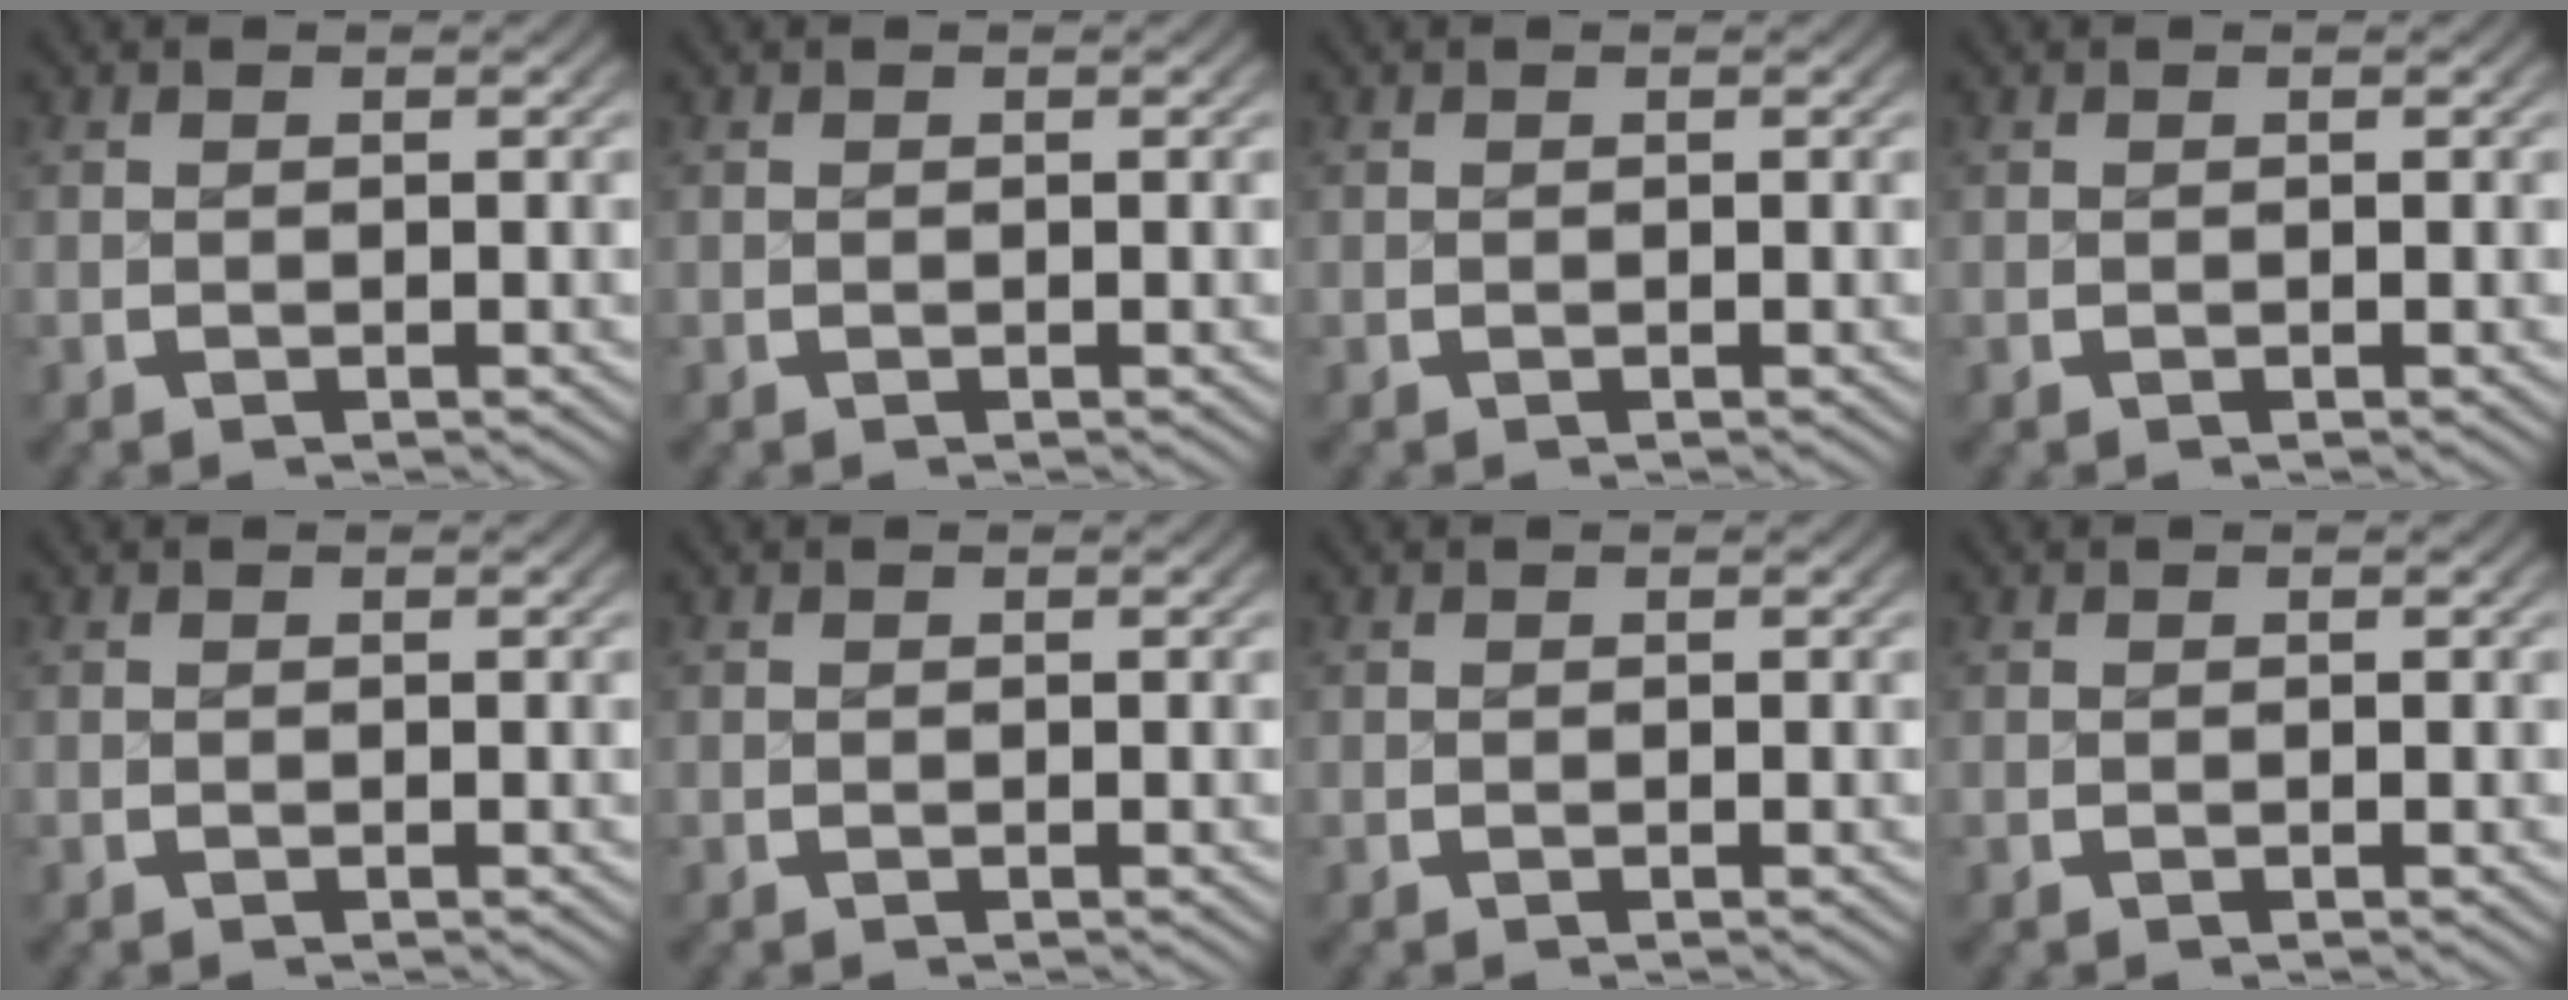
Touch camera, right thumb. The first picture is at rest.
{"total": 0.0}
{"total": 0.0}
{"total": 0.0}
{"total": 0.0}
{"total": 0.0}
{"total": 0.0}
{"total": 0.0}